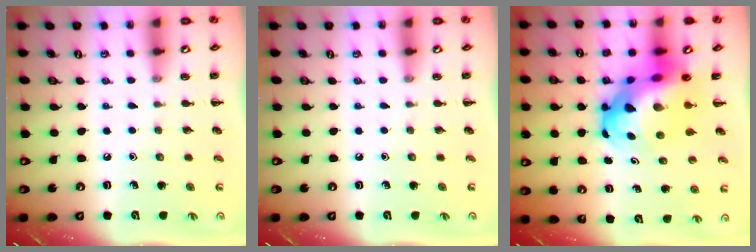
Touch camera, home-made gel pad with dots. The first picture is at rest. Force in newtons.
{"total": 0.0}
{"total": 11.8, "press": 11.3, "slide": 3.4}